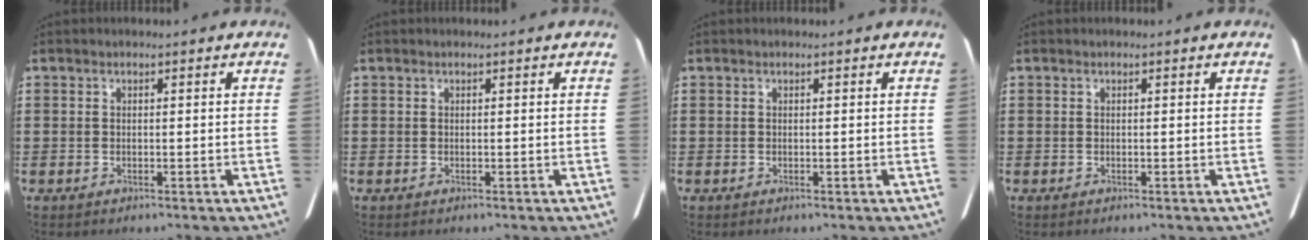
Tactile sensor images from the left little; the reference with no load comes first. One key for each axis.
{"total": 0.0}
{"total": 0.0}
{"total": 0.0}